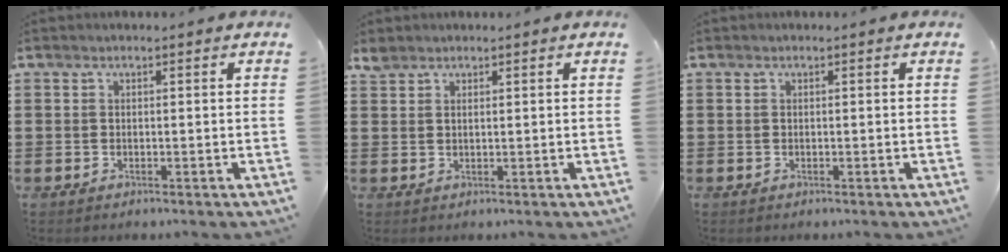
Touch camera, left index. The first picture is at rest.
{"total": 1.0, "force": [0.7, 0.4, 0.5], "torque": [-0.013, 0.002, 0.014]}
{"total": 0.0}